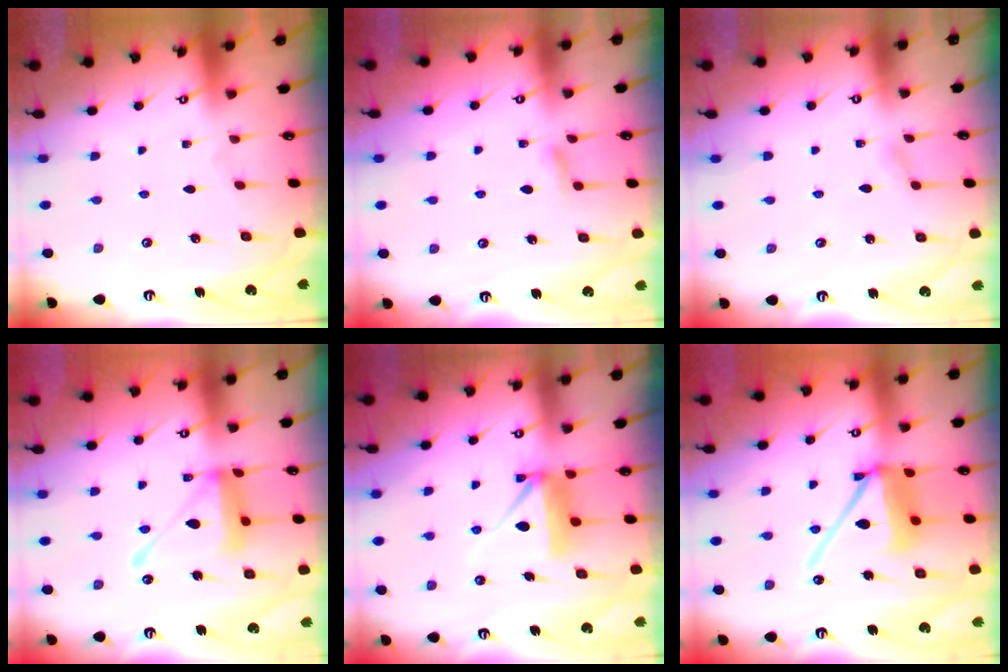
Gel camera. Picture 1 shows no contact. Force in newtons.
{"total": 5.3, "press": 5.2, "slide": 0.6}
{"total": 1.2, "press": 1.2, "slide": 0.1}
{"total": 14.8, "press": 14.7, "slide": 1.5}
{"total": 9.9, "press": 9.9, "slide": 0.9}
{"total": 14.8, "press": 14.6, "slide": 2.4}